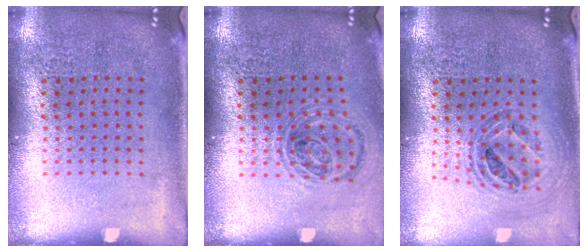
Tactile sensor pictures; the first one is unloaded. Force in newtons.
{"total": 0.9, "press": 0.9, "slide": 0.2}
{"total": 0.9, "press": 0.9, "slide": 0.0}